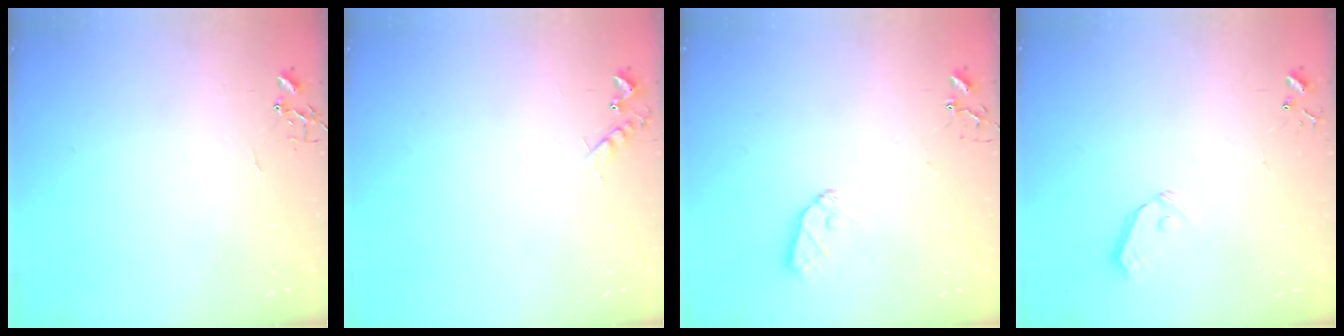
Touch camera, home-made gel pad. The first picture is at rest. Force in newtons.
{"total": 6.1, "press": 6.0, "slide": 0.9}
{"total": 7.6, "press": 7.6, "slide": 0.5}
{"total": 5.8, "press": 5.8, "slide": 0.5}